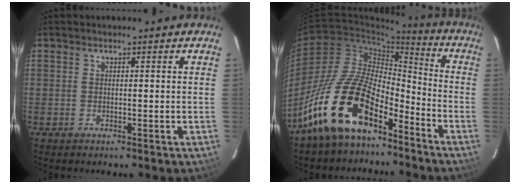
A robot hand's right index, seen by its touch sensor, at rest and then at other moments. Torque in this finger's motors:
{"motor_torque": [1.25, -0.89, 1.05, 0.21]}